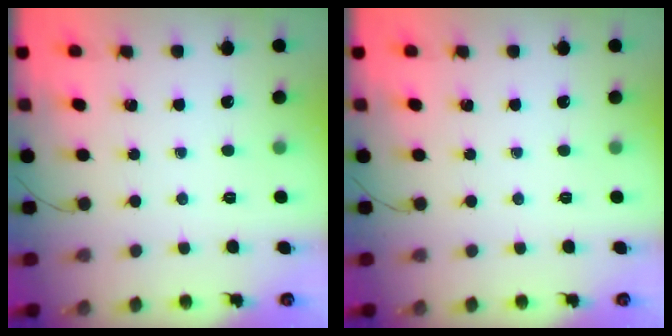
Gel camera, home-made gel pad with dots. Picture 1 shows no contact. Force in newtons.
{"total": 0.0}